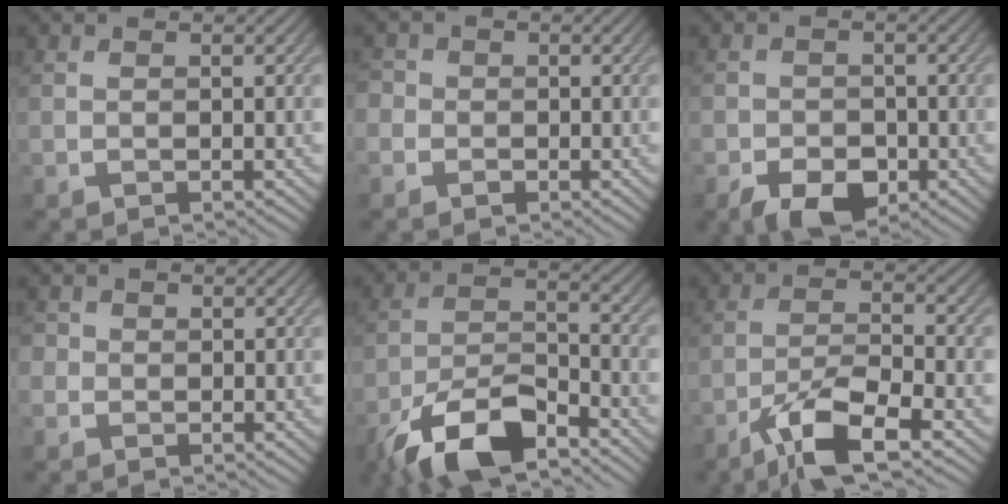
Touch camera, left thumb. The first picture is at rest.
{"total": 2.7, "force": [-0.3, 2.6, 0.7], "torque": [-0.002, 0.007, -0.037]}
{"total": 5.0, "force": [-2.8, 3.0, 2.8], "torque": [-0.048, -0.008, -0.053]}
{"total": 2.0, "force": [0.3, 2.0, 0.4], "torque": [-0.008, 0.006, -0.013]}
{"total": 11.8, "force": [-8.2, 4.2, 7.3], "torque": [-0.138, -0.001, -0.168]}
{"total": 8.8, "force": [-5.5, 2.1, 6.5], "torque": [-0.124, 0.000, -0.103]}